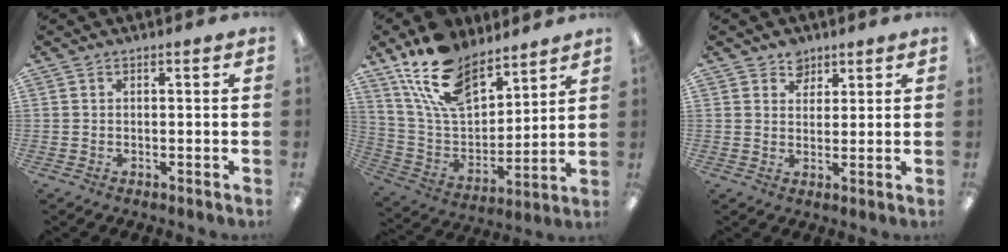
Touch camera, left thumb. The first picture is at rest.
{"total": 17.7, "force": [13.0, 8.5, 8.5], "torque": [-0.176, -0.065, 0.241]}
{"total": 4.1, "force": [3.1, 2.7, 0.4], "torque": [0.006, -0.013, 0.054]}